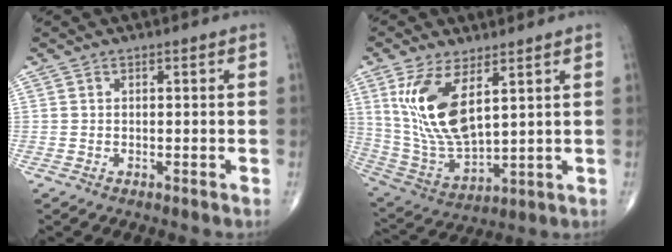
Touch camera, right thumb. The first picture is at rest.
{"total": 14.9, "force": [5.4, 6.5, 12.3], "torque": [-0.242, -0.028, 0.124]}